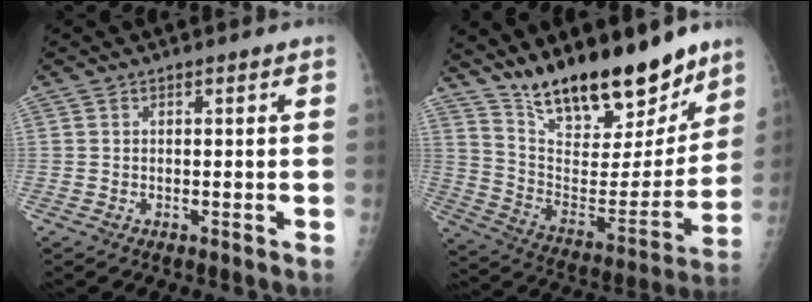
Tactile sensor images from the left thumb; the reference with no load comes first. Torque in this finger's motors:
{"motor_torque": [0.31, 0.25, 1.39, -1.38, 0.08]}